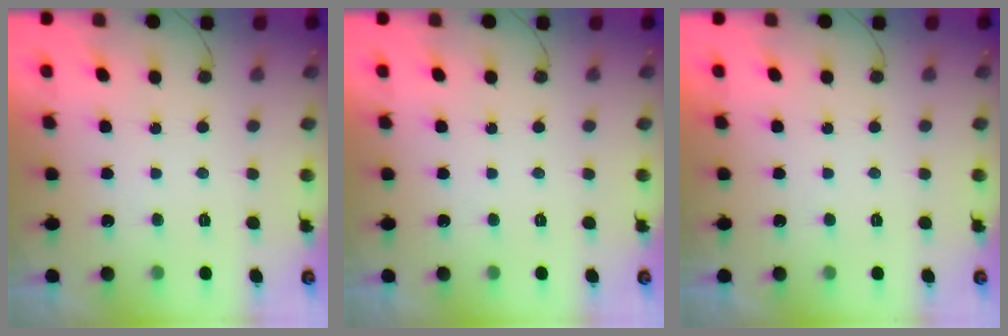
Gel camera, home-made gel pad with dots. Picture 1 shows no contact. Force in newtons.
{"total": 0.0}
{"total": 0.0}